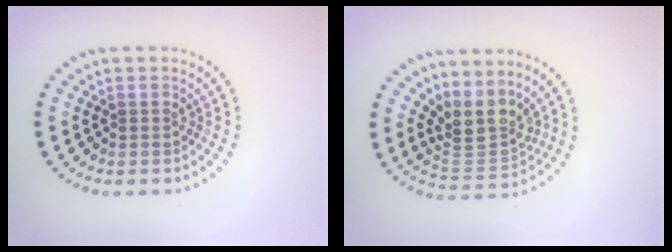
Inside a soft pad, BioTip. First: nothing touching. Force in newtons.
{"total": 3.9, "press": 2.9, "slide": 2.5}